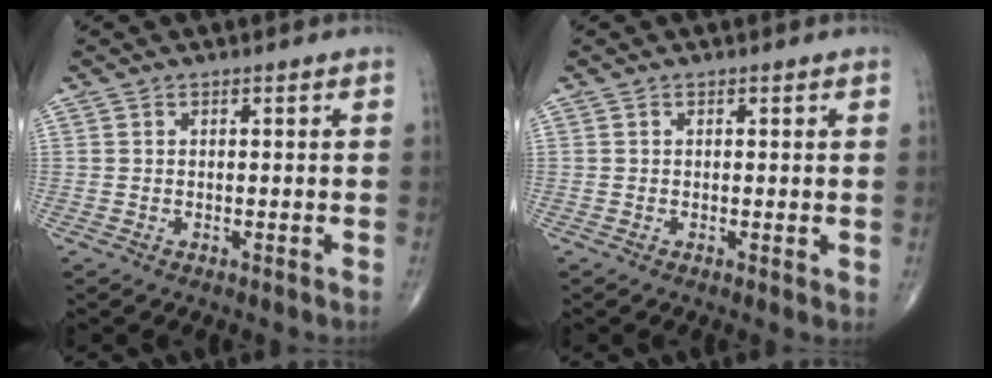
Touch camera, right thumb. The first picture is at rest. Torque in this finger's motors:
{"motor_torque": [-0.22, -0.02, -0.09, -0.03, -0.03]}